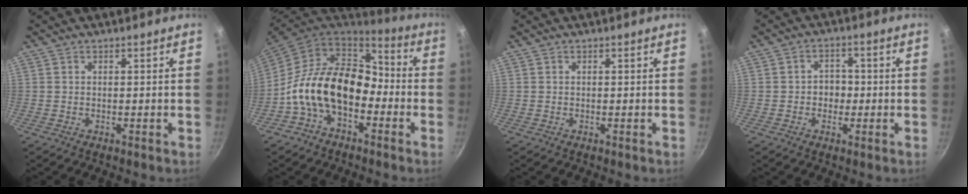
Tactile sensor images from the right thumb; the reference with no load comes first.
{"total": 17.3, "force": [-4.1, 11.4, 12.2], "torque": [-0.176, 0.052, -0.088]}
{"total": 0.0}
{"total": 4.2, "force": [-0.5, 3.6, 2.2], "torque": [-0.002, 0.010, -0.010]}